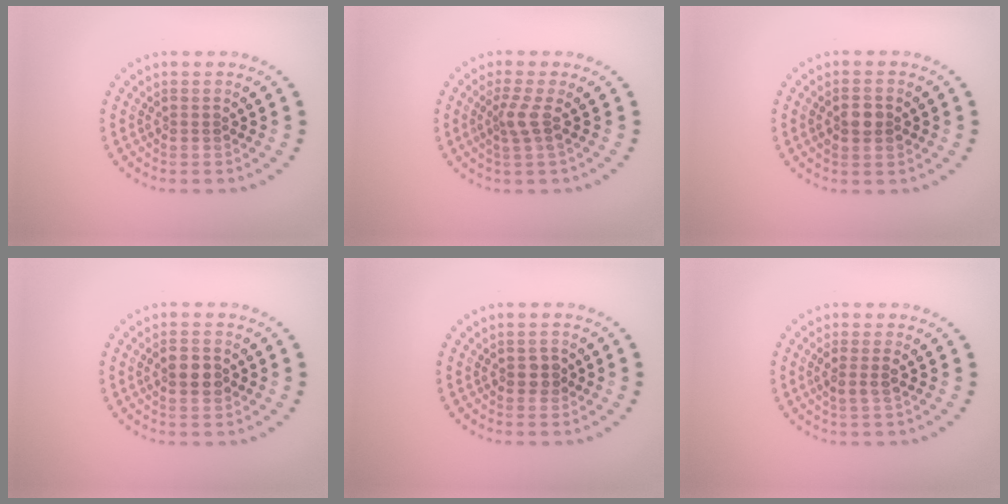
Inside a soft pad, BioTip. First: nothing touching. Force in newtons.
{"total": 1.9, "press": 1.4, "slide": 1.4}
{"total": 2.5, "press": 2.5, "slide": 0.2}
{"total": 2.2, "press": 2.2, "slide": 0.0}
{"total": 1.4, "press": 1.4, "slide": 0.1}
{"total": 1.5, "press": 1.4, "slide": 0.6}